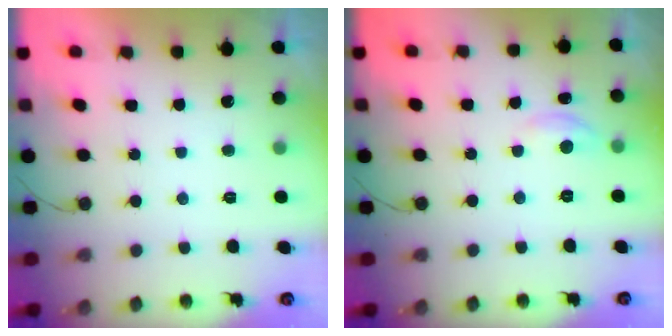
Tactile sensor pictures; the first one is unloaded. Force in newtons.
{"total": 2.9, "press": 2.9, "slide": 0.3}